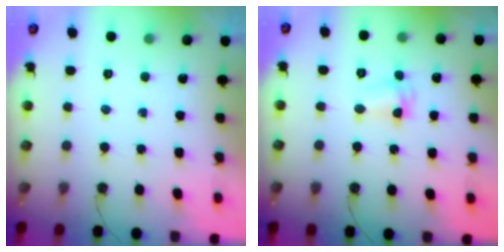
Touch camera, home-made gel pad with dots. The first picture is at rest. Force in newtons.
{"total": 3.1, "press": 3.1, "slide": 0.5}